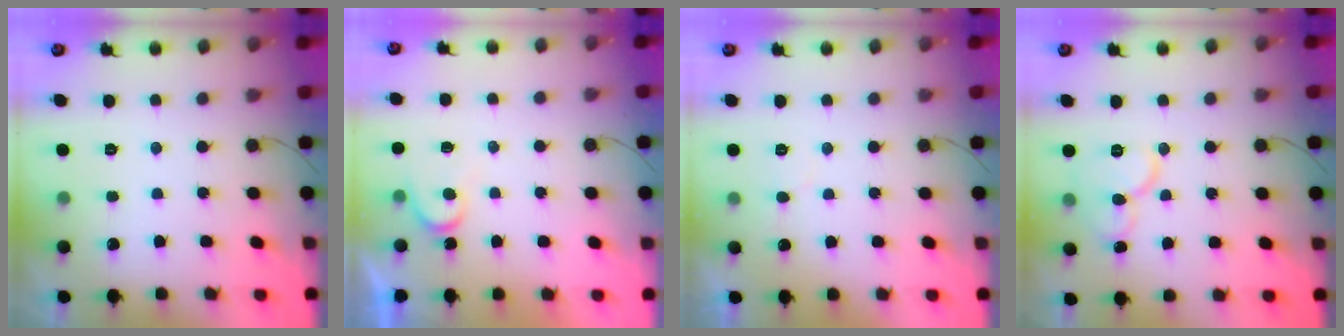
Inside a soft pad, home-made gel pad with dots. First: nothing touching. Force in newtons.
{"total": 4.5, "press": 4.5, "slide": 0.4}
{"total": 3.2, "press": 3.2, "slide": 0.2}
{"total": 9.7, "press": 9.6, "slide": 1.1}